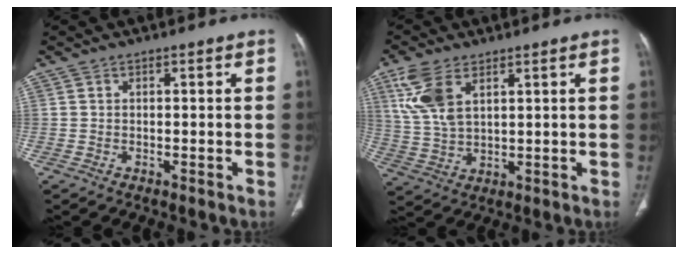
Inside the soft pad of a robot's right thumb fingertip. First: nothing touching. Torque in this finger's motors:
{"motor_torque": [0.83, 0.74, 1.44, 1.05, 0.20]}